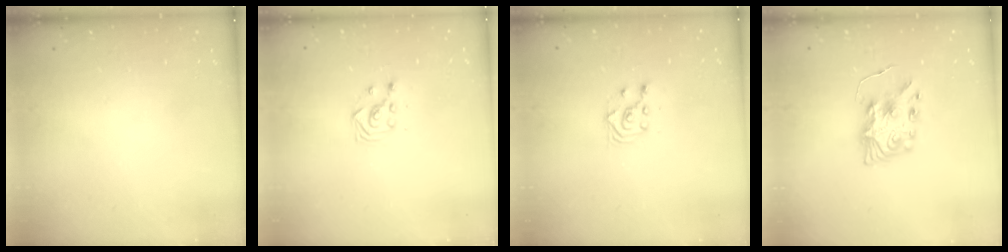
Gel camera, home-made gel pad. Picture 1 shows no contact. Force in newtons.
{"total": 2.9, "press": 2.9, "slide": 0.3}
{"total": 4.6, "press": 4.5, "slide": 0.6}
{"total": 8.7, "press": 8.7, "slide": 0.3}